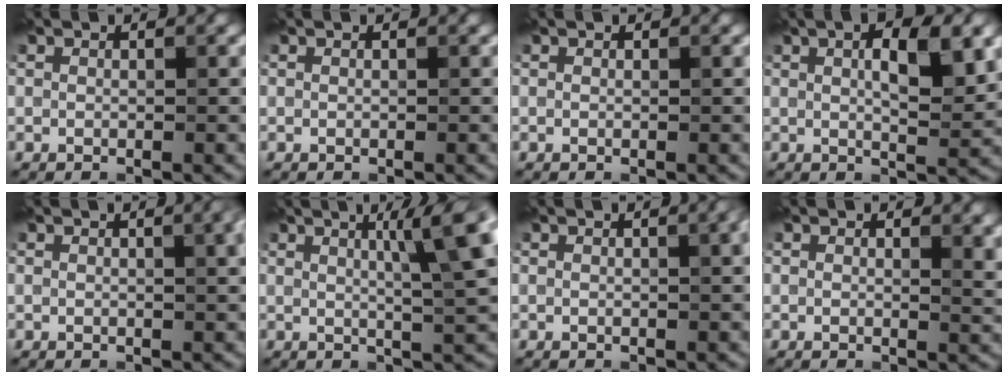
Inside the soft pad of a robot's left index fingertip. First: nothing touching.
{"total": 0.0}
{"total": 0.0}
{"total": 5.2, "force": [1.5, 1.5, 4.8], "torque": [-0.074, 0.003, 0.024]}
{"total": 3.6, "force": [1.2, 1.4, 3.1], "torque": [-0.021, 0.011, 0.013]}
{"total": 7.6, "force": [2.6, 1.3, 7.0], "torque": [-0.077, 0.014, 0.039]}
{"total": 2.2, "force": [0.7, 0.7, 2.0], "torque": [-0.014, 0.009, 0.006]}
{"total": 2.0, "force": [0.8, 0.6, 1.7], "torque": [-0.016, -0.003, 0.013]}